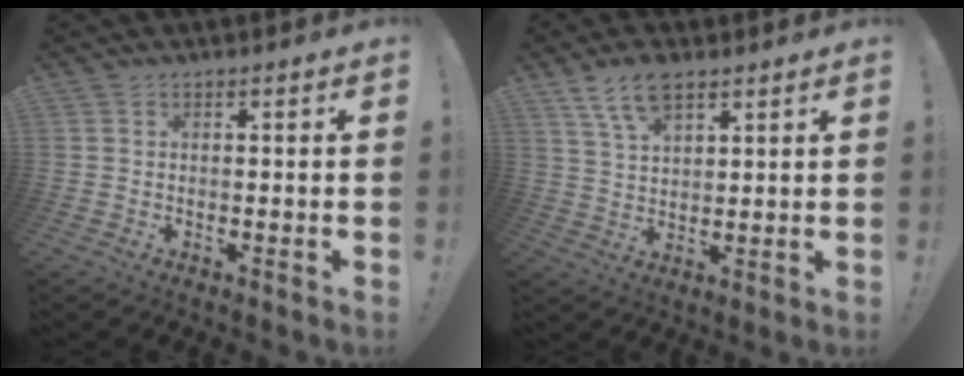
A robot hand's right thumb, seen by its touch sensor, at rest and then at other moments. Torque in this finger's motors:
{"motor_torque": [-0.18, 0.44, 0.79, 0.64, 0.31]}